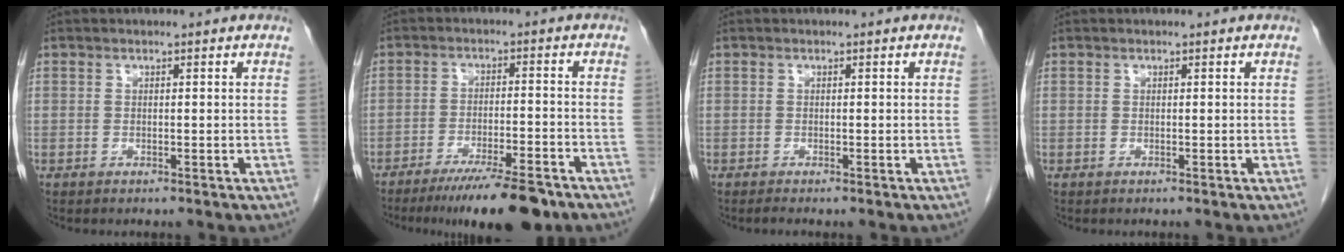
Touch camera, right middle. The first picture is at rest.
{"total": 12.0, "force": [-9.2, 1.7, 7.4], "torque": [-0.106, -0.019, -0.145]}
{"total": 0.8, "force": [-0.6, 0.0, 0.4], "torque": [-0.011, -0.003, -0.011]}
{"total": 0.0}